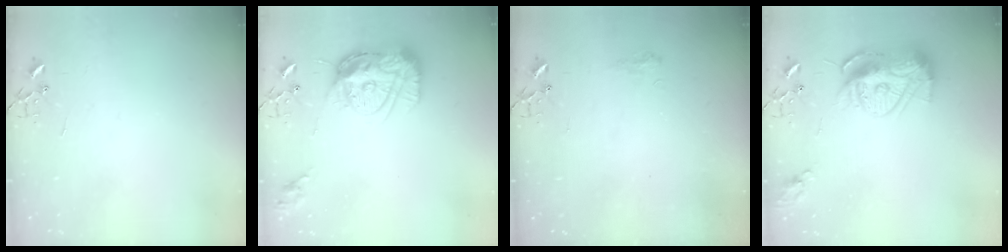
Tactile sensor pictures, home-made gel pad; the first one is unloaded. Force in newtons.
{"total": 15.2, "press": 15.1, "slide": 1.5}
{"total": 6.9, "press": 6.9, "slide": 0.7}
{"total": 13.5, "press": 13.4, "slide": 1.1}